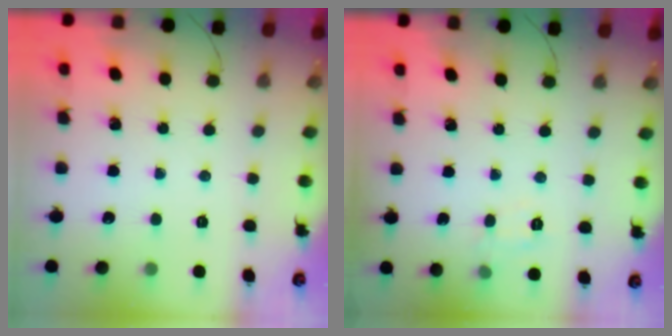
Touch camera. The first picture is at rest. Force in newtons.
{"total": 6.6, "press": 6.4, "slide": 1.7}